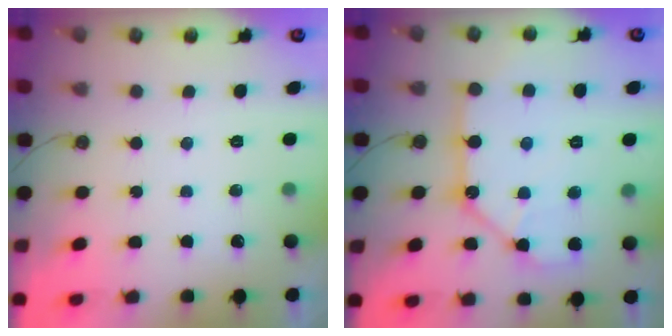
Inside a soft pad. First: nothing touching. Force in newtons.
{"total": 11.6, "press": 11.5, "slide": 1.5}